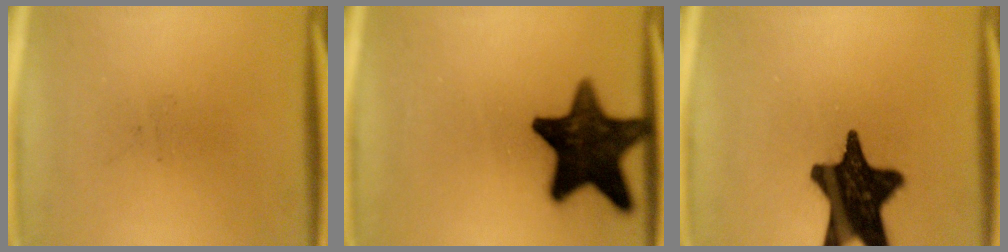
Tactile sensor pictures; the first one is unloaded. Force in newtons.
{"total": 16.9}
{"total": 18.1}